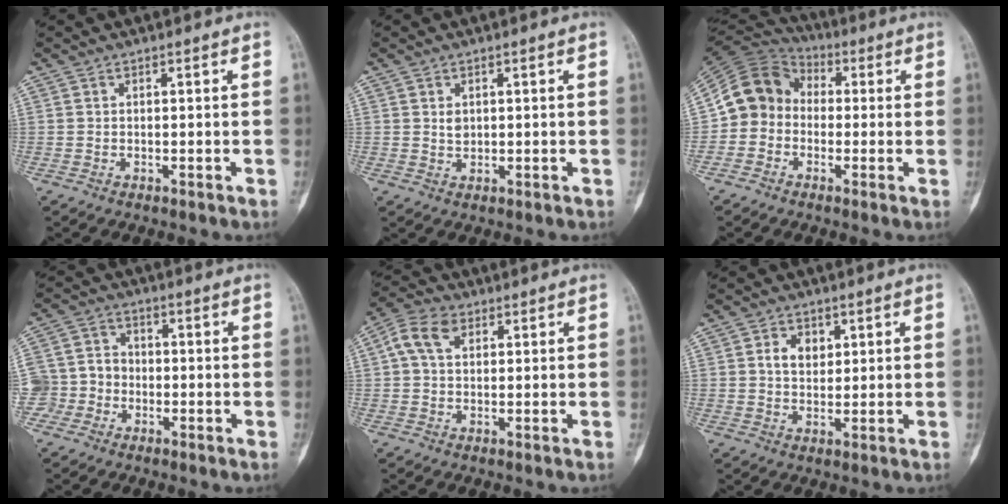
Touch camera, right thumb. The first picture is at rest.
{"total": 1.9, "force": [0.6, 1.4, 1.2], "torque": [-0.014, -0.004, 0.014]}
{"total": 10.6, "force": [-0.8, 9.4, 4.8], "torque": [-0.073, 0.038, -0.031]}
{"total": 7.3, "force": [-2.0, 6.8, 1.9], "torque": [-0.008, 0.028, -0.043]}
{"total": 6.7, "force": [2.2, 4.5, 4.5], "torque": [-0.084, 0.017, 0.038]}
{"total": 4.5, "force": [1.6, 3.2, 2.7], "torque": [-0.026, -0.005, 0.026]}